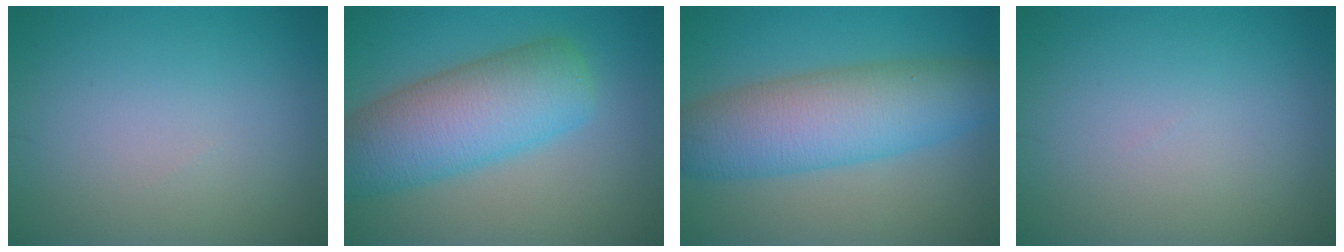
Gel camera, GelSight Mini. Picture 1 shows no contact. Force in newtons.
{"total": 8.6, "press": 8.6, "slide": 0.2}
{"total": 8.3, "press": 8.2, "slide": 0.4}
{"total": 0.0}